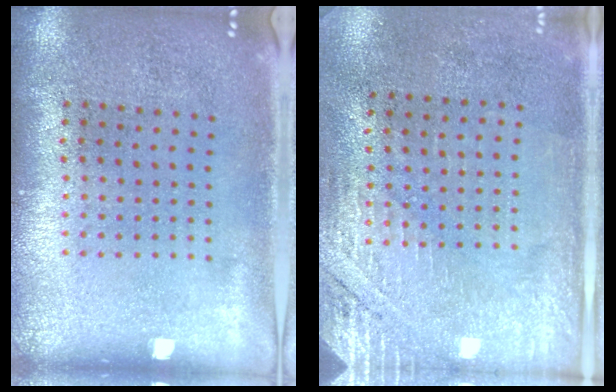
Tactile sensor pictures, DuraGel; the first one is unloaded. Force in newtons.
{"total": 2.8, "press": 2.5, "slide": 1.3}